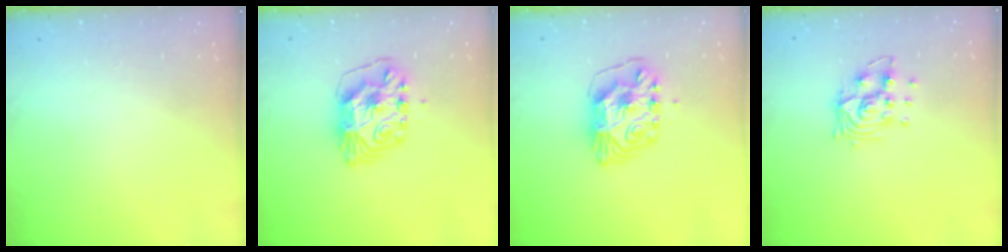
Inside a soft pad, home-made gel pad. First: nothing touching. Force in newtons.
{"total": 9.6, "press": 9.6, "slide": 0.9}
{"total": 9.6, "press": 9.6, "slide": 0.9}
{"total": 8.9, "press": 8.9, "slide": 0.7}